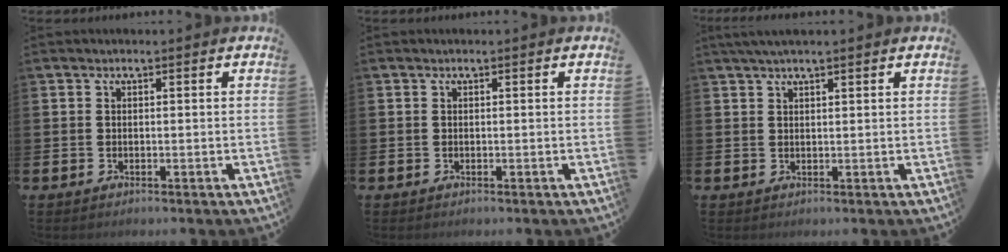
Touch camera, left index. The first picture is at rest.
{"total": 0.0}
{"total": 2.2, "force": [1.8, 0.2, 1.3], "torque": [-0.027, 0.004, 0.032]}